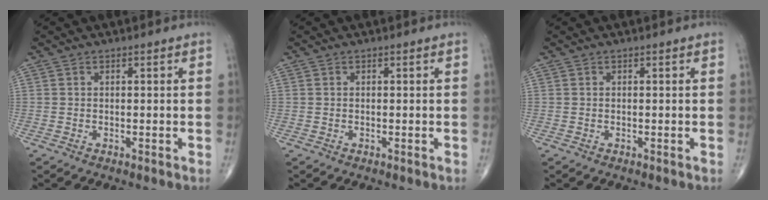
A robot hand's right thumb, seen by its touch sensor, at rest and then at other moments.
{"total": 0.0}
{"total": 0.0}